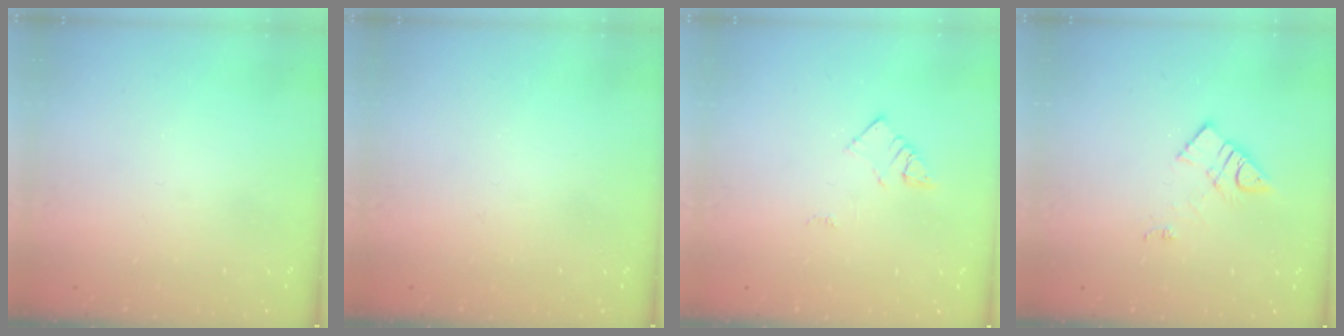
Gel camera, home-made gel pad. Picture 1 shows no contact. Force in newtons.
{"total": 2.6, "press": 2.5, "slide": 0.3}
{"total": 2.9, "press": 2.9, "slide": 0.2}
{"total": 8.9, "press": 8.9, "slide": 0.5}